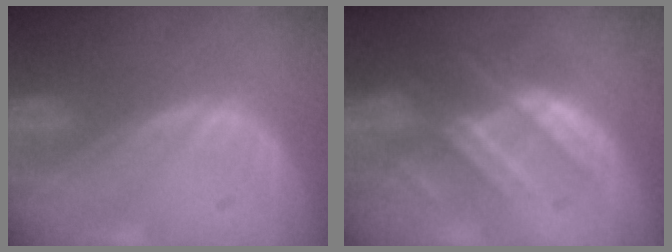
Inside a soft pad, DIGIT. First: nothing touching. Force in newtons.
{"total": 8.3, "press": 7.6, "slide": 3.3}